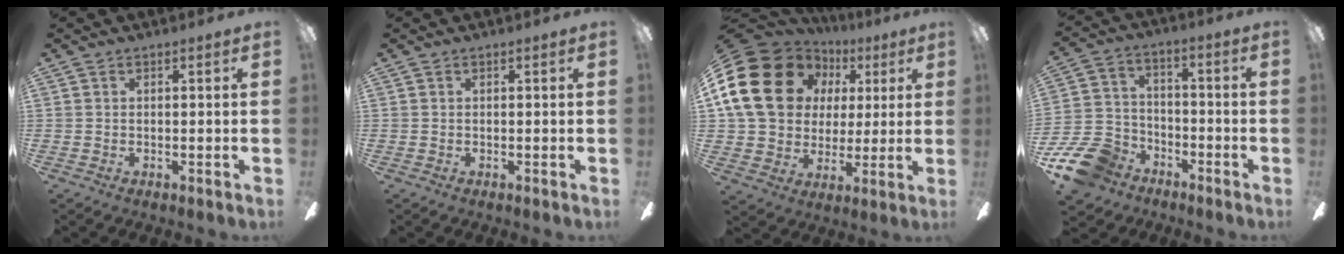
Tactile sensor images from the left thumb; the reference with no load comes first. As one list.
[{"total": 0.0}, {"total": 22.2, "force": [6.8, 18.2, 10.9], "torque": [-0.231, -0.015, 0.137]}, {"total": 13.6, "force": [-8.8, 8.7, 5.7], "torque": [-0.130, 0.056, -0.157]}]